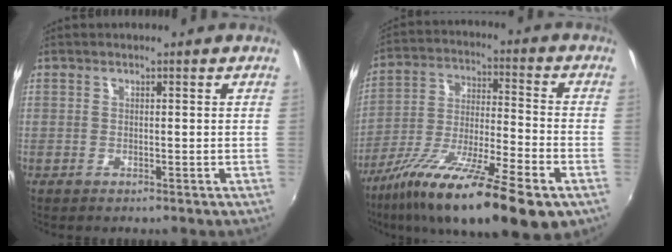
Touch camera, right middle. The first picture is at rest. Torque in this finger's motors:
{"motor_torque": [1.48, -0.66, 0.79, 0.21]}